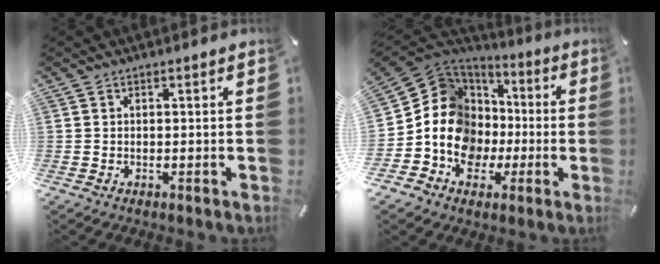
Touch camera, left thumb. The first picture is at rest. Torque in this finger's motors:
{"motor_torque": [0.08, 1.59, 0.80, -0.36, 0.45]}